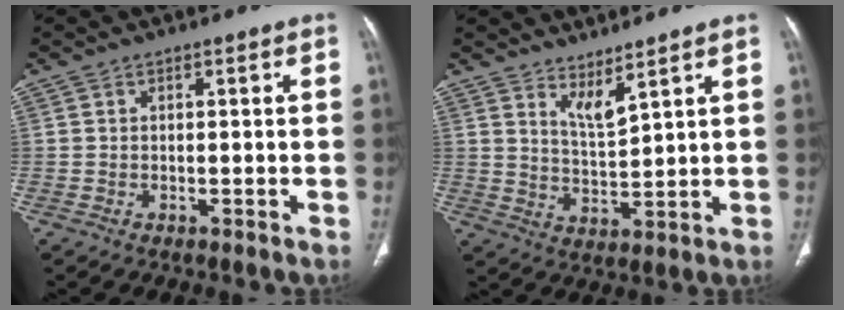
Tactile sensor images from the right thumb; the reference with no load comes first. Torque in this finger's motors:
{"motor_torque": [2.39, 2.53, 0.27, -0.45, 0.00]}